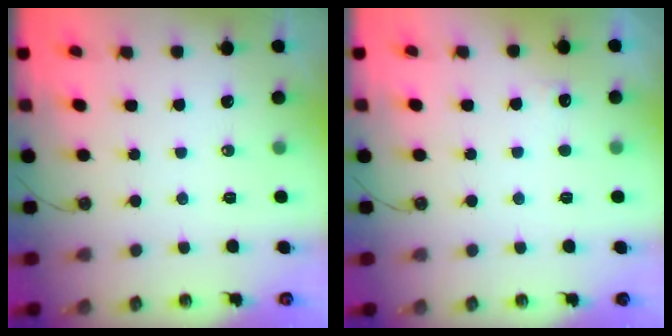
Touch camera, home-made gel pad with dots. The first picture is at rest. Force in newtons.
{"total": 4.6, "press": 4.5, "slide": 1.2}